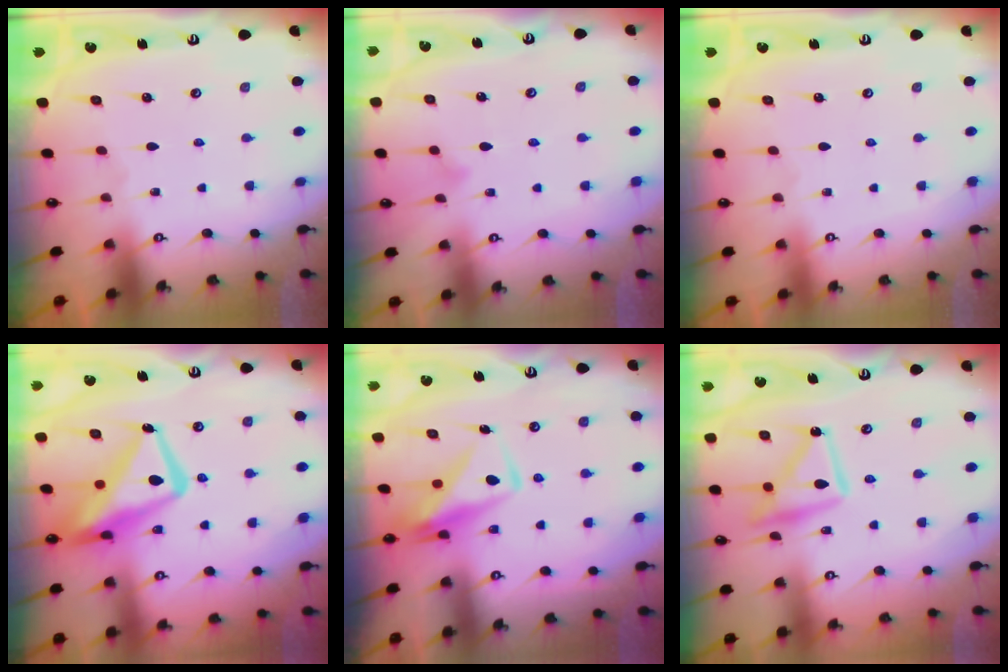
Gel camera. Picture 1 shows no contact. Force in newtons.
{"total": 8.5, "press": 8.5, "slide": 0.5}
{"total": 3.9, "press": 3.9, "slide": 0.1}
{"total": 15.5, "press": 15.5, "slide": 1.4}
{"total": 11.4, "press": 11.3, "slide": 0.9}
{"total": 14.0, "press": 13.9, "slide": 1.2}